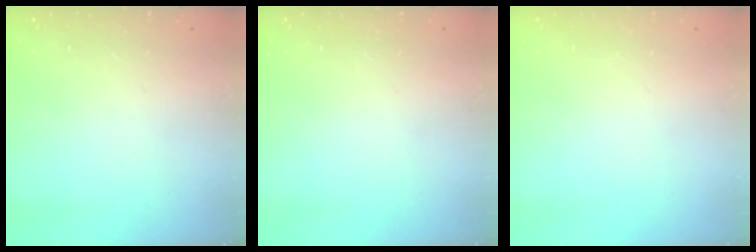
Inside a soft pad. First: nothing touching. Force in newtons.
{"total": 0.0}
{"total": 0.0}